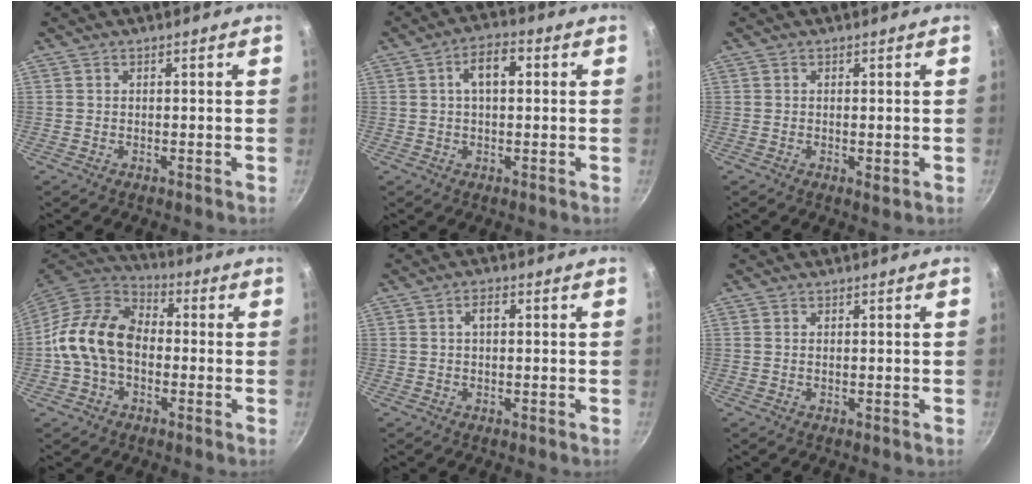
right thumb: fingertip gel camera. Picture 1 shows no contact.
{"total": 6.4, "force": [1.3, 3.4, 5.3], "torque": [-0.075, 0.016, 0.015]}
{"total": 1.4, "force": [-0.1, 0.5, 1.3], "torque": [-0.023, -0.005, -0.002]}
{"total": 14.3, "force": [-1.3, 10.5, 9.5], "torque": [-0.138, 0.035, -0.042]}
{"total": 2.4, "force": [0.4, 1.2, 2.0], "torque": [-0.039, 0.009, 0.005]}
{"total": 0.0}